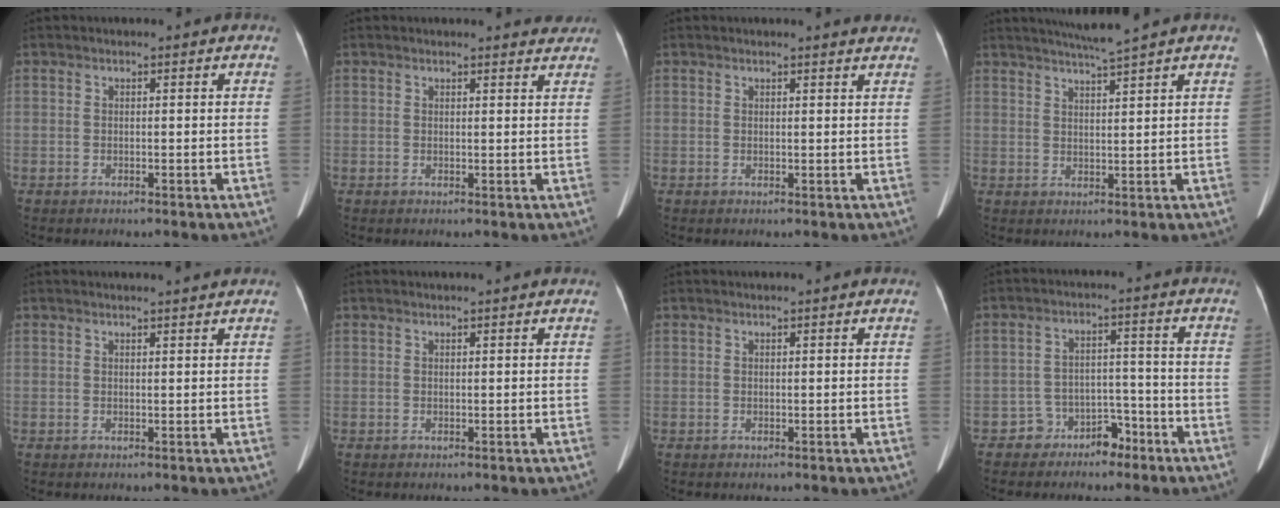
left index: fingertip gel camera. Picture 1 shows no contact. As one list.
[{"total": 2.9, "force": [2.8, 0.4, 0.1], "torque": [-0.002, -0.011, 0.016]}, {"total": 1.9, "force": [1.9, -0.1, 0.3], "torque": [-0.009, -0.008, 0.013]}, {"total": 4.3, "force": [3.6, -1.5, 1.8], "torque": [-0.033, -0.004, 0.067]}, {"total": 2.0, "force": [1.8, -0.5, 0.6], "torque": [-0.011, 0.001, 0.025]}, {"total": 0.6, "force": [0.5, -0.1, 0.3], "torque": [-0.003, 0.008, 0.014]}, {"total": 0.0}, {"total": 4.8, "force": [-3.6, 3.1, 0.7], "torque": [-0.001, 0.020, -0.053]}]